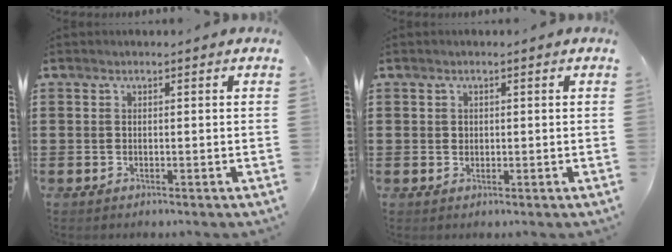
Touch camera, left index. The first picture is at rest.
{"total": 0.8, "force": [0.4, 0.7, 0.3], "torque": [-0.008, 0.005, 0.008]}